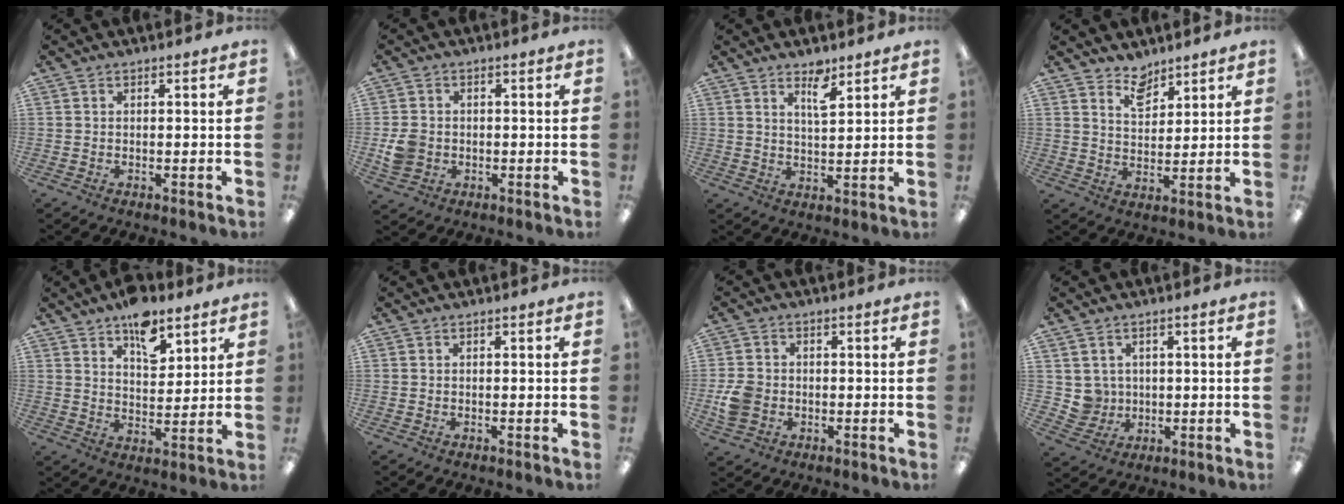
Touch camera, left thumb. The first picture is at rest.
{"total": 5.3, "force": [-0.8, 4.7, 2.4], "torque": [-0.040, 0.008, -0.012]}
{"total": 5.4, "force": [3.8, 1.9, 3.4], "torque": [-0.045, -0.021, 0.060]}
{"total": 6.3, "force": [5.2, 3.2, 1.6], "torque": [-0.016, -0.032, 0.094]}
{"total": 9.9, "force": [6.9, 5.0, 5.2], "torque": [-0.065, -0.036, 0.118]}
{"total": 0.0}
{"total": 6.4, "force": [-1.3, 5.4, 3.2], "torque": [-0.051, 0.007, -0.021]}
{"total": 4.8, "force": [1.8, 4.5, 0.1], "torque": [-0.015, -0.001, 0.038]}